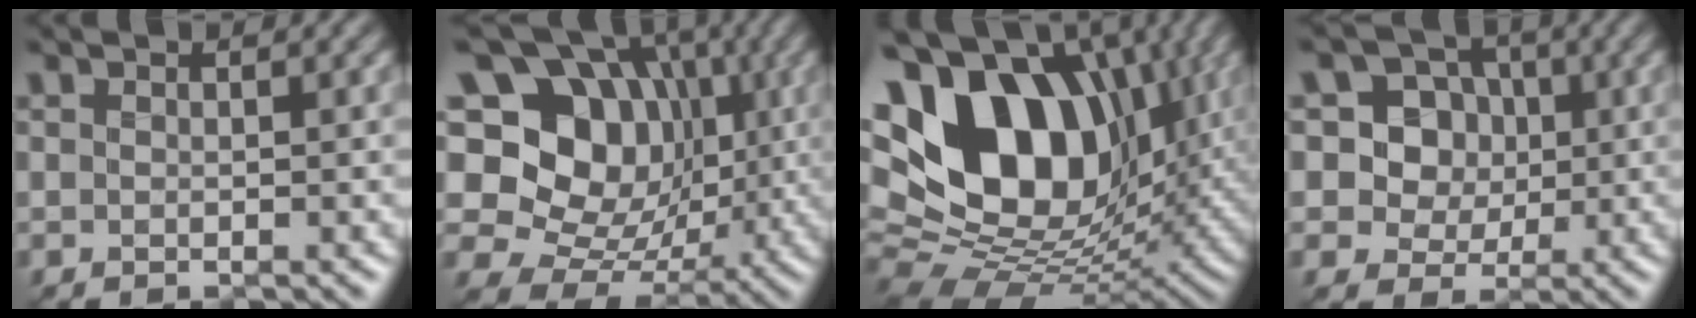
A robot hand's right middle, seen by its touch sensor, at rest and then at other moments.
{"total": 16.8, "force": [3.1, 13.9, 9.1], "torque": [-0.183, 0.048, 0.055]}
{"total": 17.8, "force": [4.0, 12.0, 12.5], "torque": [-0.234, 0.020, 0.062]}
{"total": 8.4, "force": [2.3, 7.4, 3.3], "torque": [-0.079, 0.015, 0.035]}